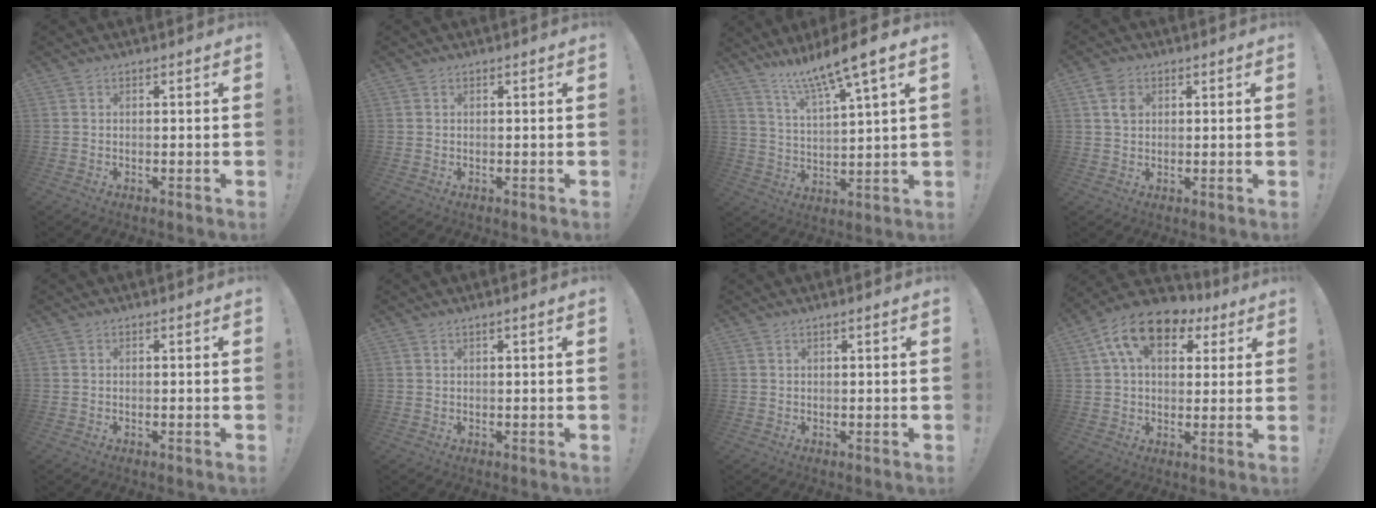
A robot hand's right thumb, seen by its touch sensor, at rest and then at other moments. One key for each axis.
{"total": 0.0}
{"total": 11.7, "fx": 9.4, "fy": 0.3, "fz": 6.9, "tx": -0.131, "ty": -0.061, "tz": 0.152}
{"total": 4.6, "fx": 1.6, "fy": 3.2, "fz": 2.8, "tx": -0.048, "ty": 0.002, "tz": 0.031}
{"total": 0.0}
{"total": 0.9, "fx": 0.5, "fy": -0.2, "fz": 0.7, "tx": -0.019, "ty": 0.002, "tz": 0.008}
{"total": 0.7, "fx": 0.4, "fy": -0.2, "fz": 0.6, "tx": -0.015, "ty": 0.002, "tz": 0.007}
{"total": 14.6, "fx": 6.4, "fy": 9.1, "fz": 9.5, "tx": -0.162, "ty": -0.015, "tz": 0.118}